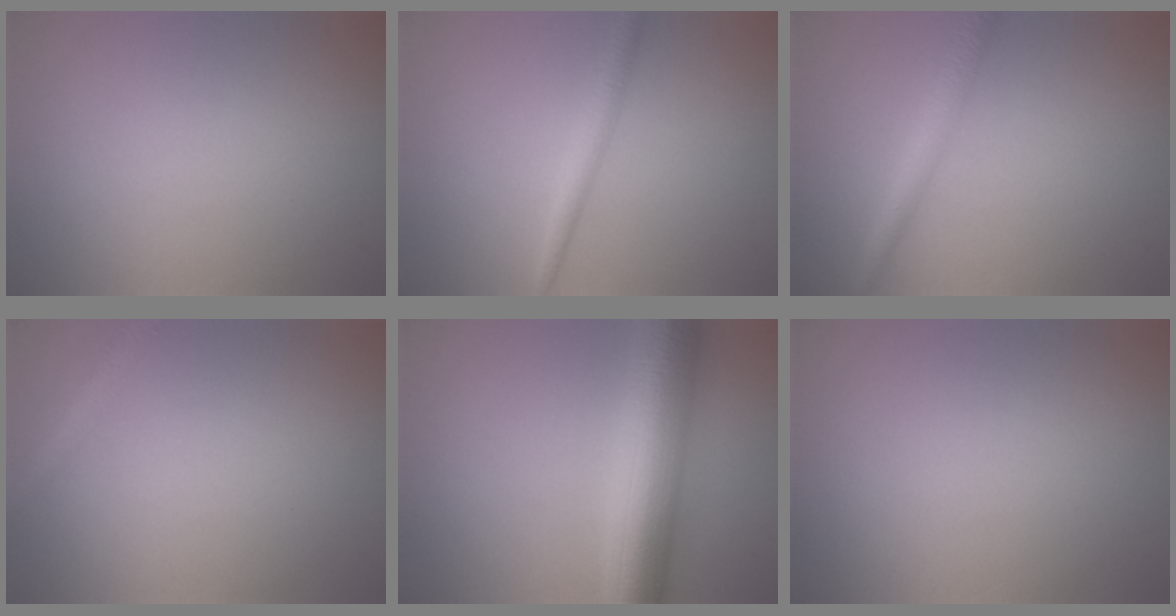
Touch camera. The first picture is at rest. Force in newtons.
{"total": 1.9, "press": 1.9, "slide": 0.0}
{"total": 2.2, "press": 2.2, "slide": 0.2}
{"total": 1.9, "press": 1.9, "slide": 0.1}
{"total": 8.6, "press": 8.6, "slide": 0.1}
{"total": 0.0}